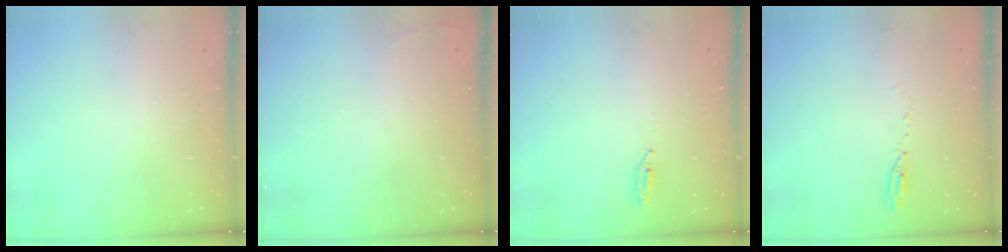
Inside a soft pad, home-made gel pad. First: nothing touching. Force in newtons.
{"total": 2.5, "press": 2.4, "slide": 0.9}
{"total": 2.7, "press": 2.5, "slide": 1.0}
{"total": 4.6, "press": 4.3, "slide": 1.6}